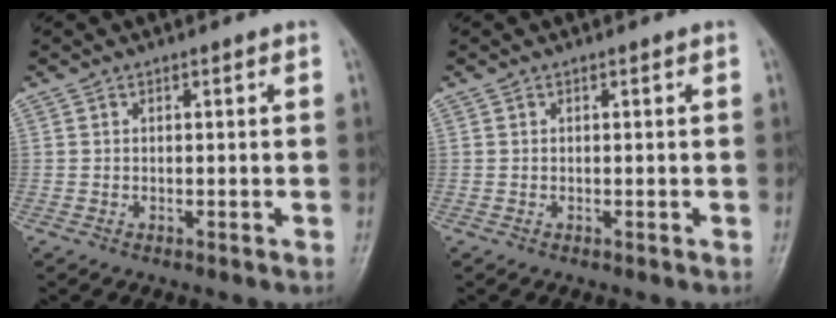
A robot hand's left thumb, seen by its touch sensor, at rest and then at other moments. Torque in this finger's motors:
{"motor_torque": [0.00, 0.00, 0.00, 0.00, 0.00]}